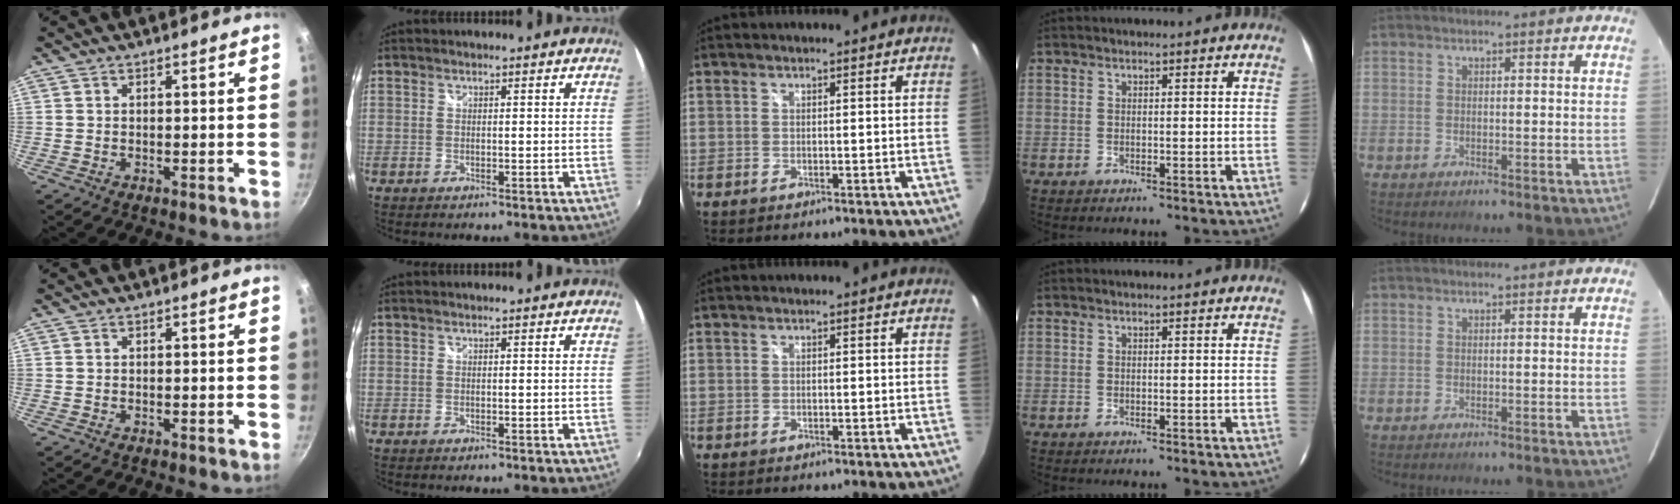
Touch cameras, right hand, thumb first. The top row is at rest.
{}